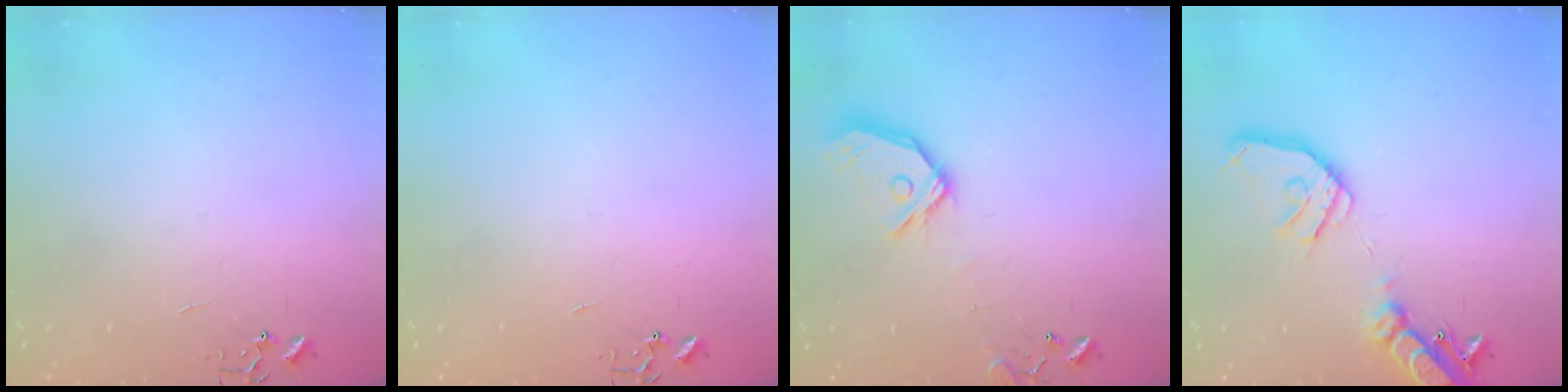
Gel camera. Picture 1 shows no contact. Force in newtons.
{"total": 0.0}
{"total": 14.2, "press": 14.0, "slide": 2.3}
{"total": 18.8, "press": 18.6, "slide": 3.0}